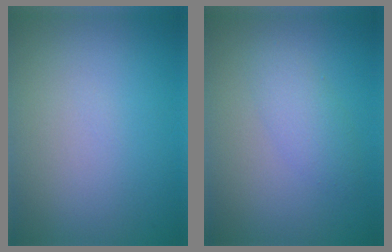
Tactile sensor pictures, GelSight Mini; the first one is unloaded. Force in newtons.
{"total": 2.2, "press": 2.2, "slide": 0.1}